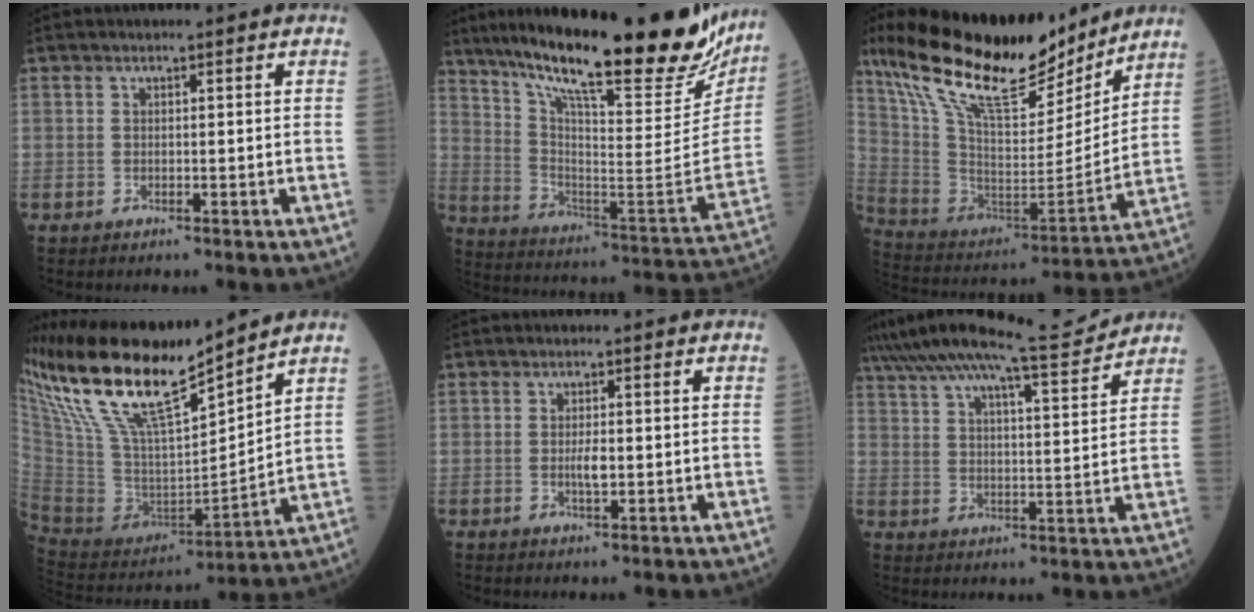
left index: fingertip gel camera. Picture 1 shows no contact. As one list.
[{"total": 30.8, "force": [25.2, 4.7, 17.0], "torque": [-0.282, -0.062, 0.355]}, {"total": 24.9, "force": [18.9, 6.6, 14.8], "torque": [-0.270, 0.002, 0.329]}, {"total": 21.3, "force": [16.6, 2.8, 13.1], "torque": [-0.265, 0.006, 0.321]}, {"total": 2.2, "force": [-0.2, 0.6, 2.1], "torque": [-0.043, 0.000, -0.003]}, {"total": 14.7, "force": [13.5, 0.0, 5.8], "torque": [-0.105, -0.002, 0.203]}]